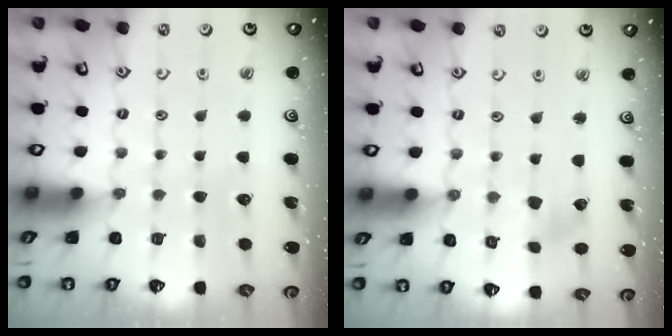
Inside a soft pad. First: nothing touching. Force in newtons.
{"total": 2.5, "press": 2.4, "slide": 0.6}